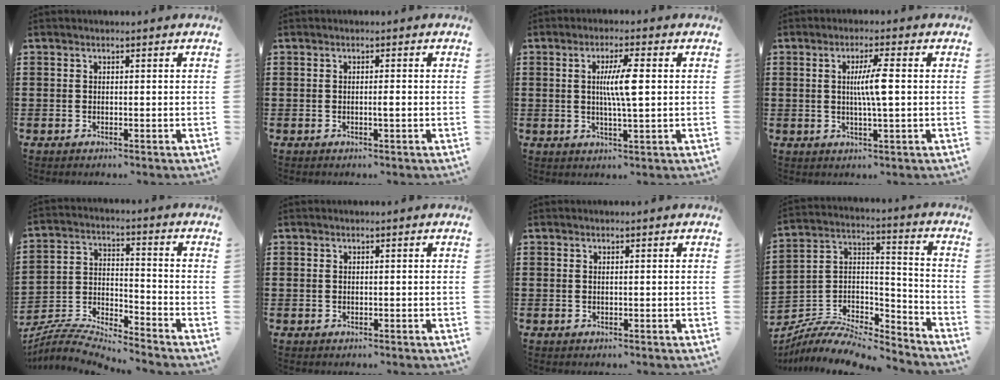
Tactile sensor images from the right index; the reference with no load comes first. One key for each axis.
{"total": 1.4, "fx": -0.2, "fy": 0.0, "fz": 1.4, "tx": -0.022, "ty": -0.003, "tz": -0.004}
{"total": 5.9, "fx": 0.7, "fy": 0.6, "fz": 5.8, "tx": -0.108, "ty": -0.002, "tz": 0.008}
{"total": 5.2, "fx": 0.5, "fy": 0.2, "fz": 5.1, "tx": -0.094, "ty": -0.003, "tz": 0.004}
{"total": 5.8, "fx": -5.7, "fy": 0.3, "fz": 1.2, "tx": -0.038, "ty": -0.010, "tz": -0.117}
{"total": 0.0}
{"total": 0.0}
{"total": 8.4, "fx": -7.4, "fy": 2.6, "fz": 3.1, "tx": -0.056, "ty": 0.013, "tz": -0.145}